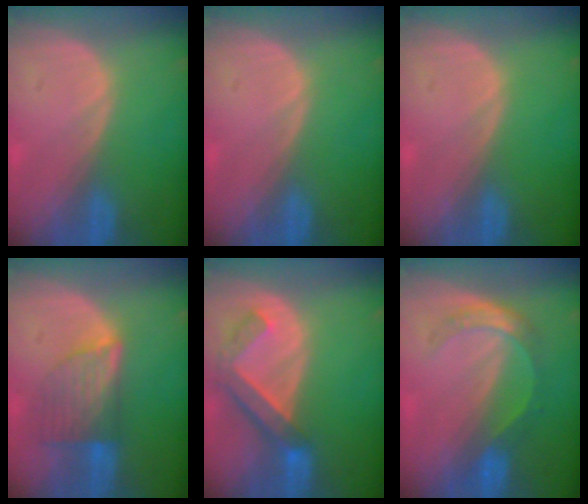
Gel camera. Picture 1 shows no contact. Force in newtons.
{"total": 0.0}
{"total": 0.0}
{"total": 7.2, "press": 6.3, "slide": 3.4}
{"total": 6.3, "press": 5.9, "slide": 2.2}
{"total": 5.5, "press": 4.8, "slide": 2.6}